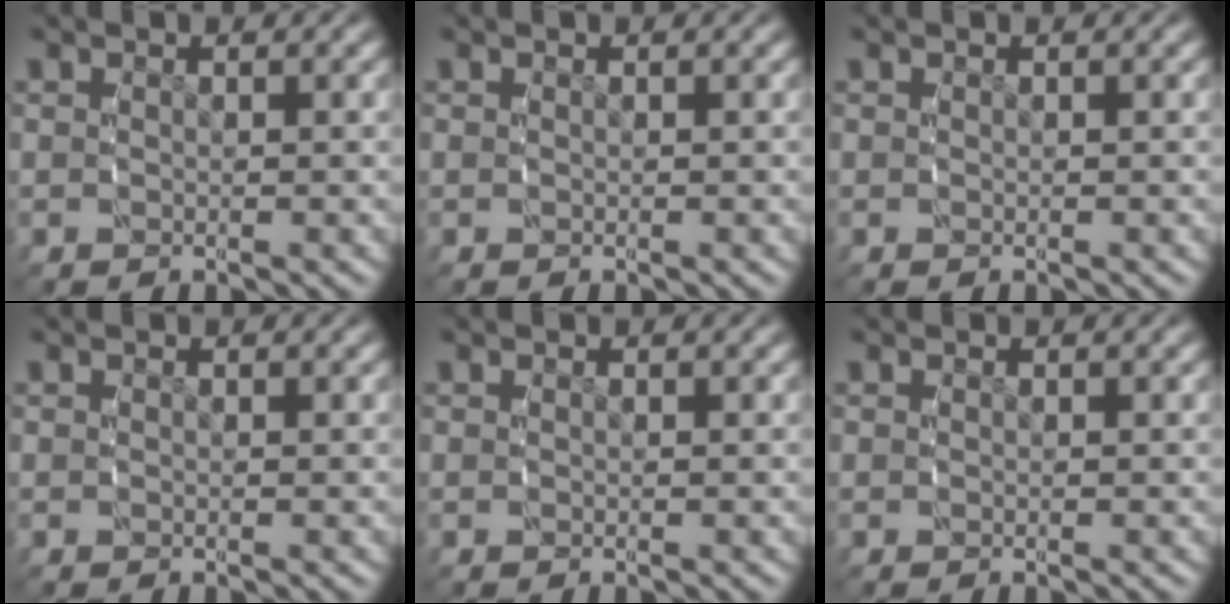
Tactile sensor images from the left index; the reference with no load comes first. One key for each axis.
{"total": 0.0}
{"total": 0.0}
{"total": 0.0}
{"total": 0.0}
{"total": 0.0}